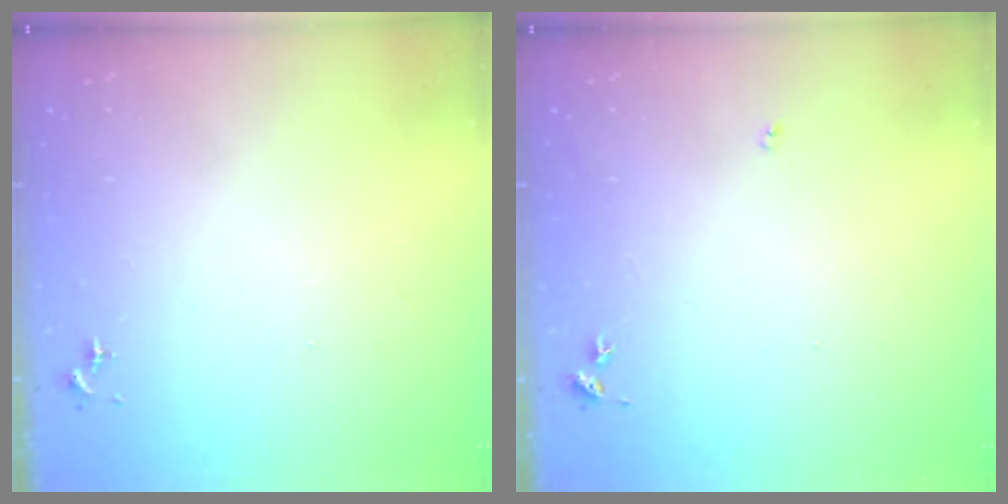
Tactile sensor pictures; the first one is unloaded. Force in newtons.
{"total": 3.0, "press": 3.0, "slide": 0.4}